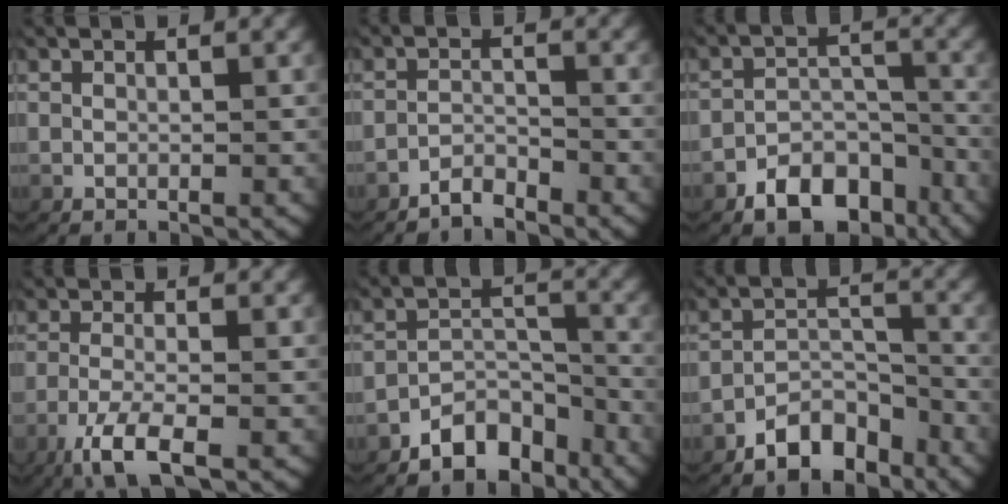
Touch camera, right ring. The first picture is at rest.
{"total": 2.5, "force": [-2.4, 0.7, 0.4], "torque": [-0.010, -0.005, -0.046]}
{"total": 6.7, "force": [-4.8, 3.8, 2.5], "torque": [-0.033, -0.012, -0.079]}
{"total": 5.1, "force": [-2.9, 1.5, 3.9], "torque": [-0.096, -0.027, -0.036]}
{"total": 5.2, "force": [-3.9, 2.7, 2.1], "torque": [-0.025, -0.007, -0.068]}
{"total": 4.9, "force": [-3.9, 2.3, 2.0], "torque": [-0.021, -0.005, -0.069]}